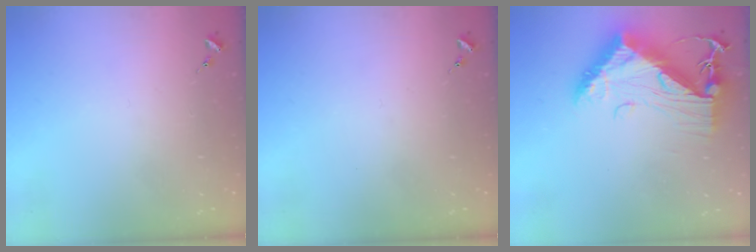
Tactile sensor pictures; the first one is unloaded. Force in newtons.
{"total": 0.0}
{"total": 13.5, "press": 13.5, "slide": 1.2}